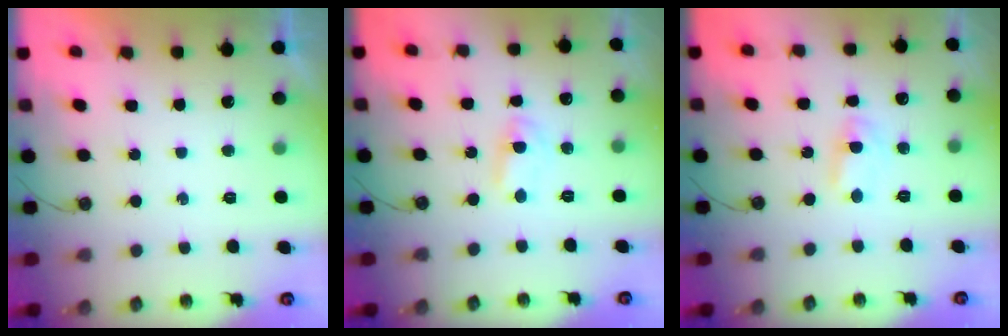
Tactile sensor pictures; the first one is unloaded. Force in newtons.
{"total": 1.7, "press": 1.7, "slide": 0.2}
{"total": 2.8, "press": 2.8, "slide": 0.3}